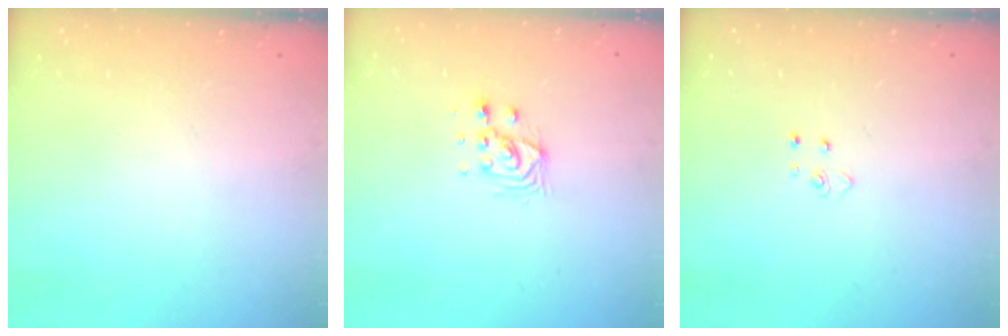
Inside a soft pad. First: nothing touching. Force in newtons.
{"total": 5.4, "press": 5.4, "slide": 0.1}
{"total": 2.6, "press": 2.6, "slide": 0.3}